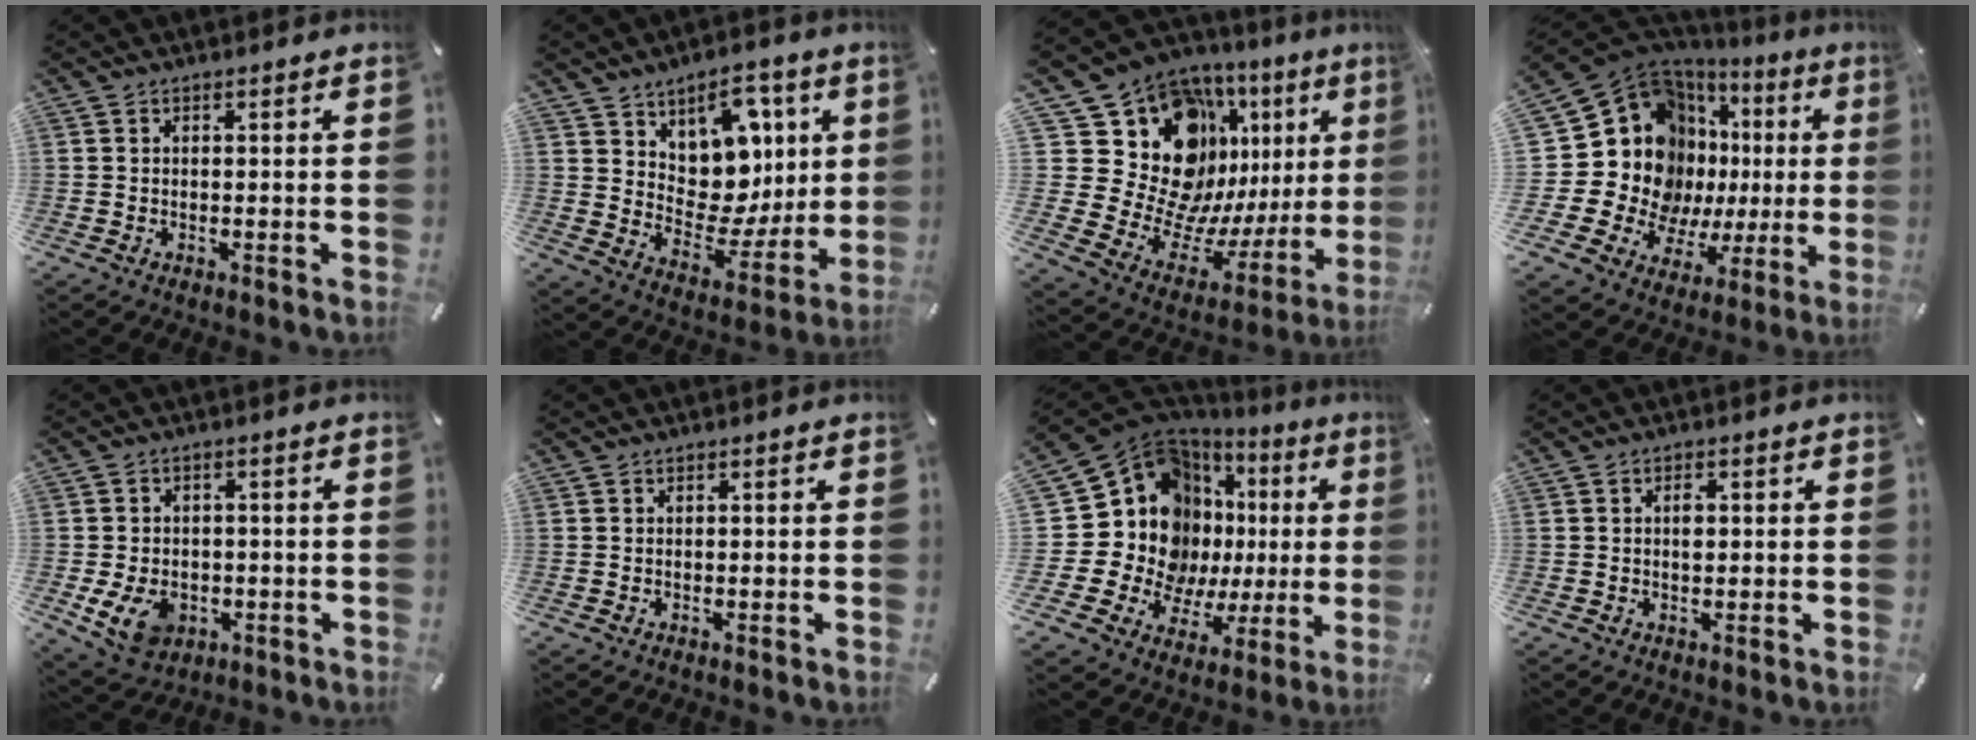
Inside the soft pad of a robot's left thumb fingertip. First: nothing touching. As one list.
[{"total": 11.8, "force": [5.7, 9.5, 4.1], "torque": [-0.046, -0.070, 0.111]}, {"total": 24.6, "force": [10.1, 16.9, 14.8], "torque": [-0.218, -0.117, 0.226]}, {"total": 24.0, "force": [5.6, 17.4, 15.6], "torque": [-0.311, -0.076, 0.125]}, {"total": 8.3, "force": [-2.3, 6.5, 4.6], "torque": [-0.091, 0.008, -0.042]}, {"total": 0.0}, {"total": 20.8, "force": [6.0, 15.2, 12.7], "torque": [-0.261, -0.089, 0.127]}, {"total": 2.0, "force": [0.3, 1.1, 1.6], "torque": [-0.018, -0.003, 0.001]}]